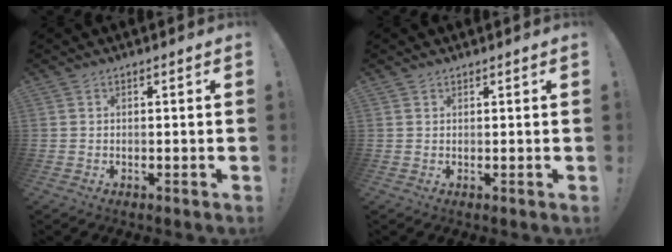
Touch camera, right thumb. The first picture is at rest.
{"total": 0.8, "force": [0.7, 0.4, 0.1], "torque": [0.001, -0.002, 0.013]}